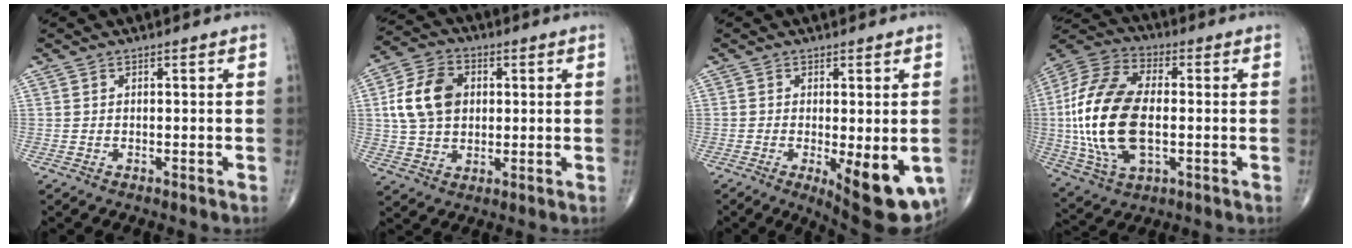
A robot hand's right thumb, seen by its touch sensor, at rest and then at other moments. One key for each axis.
{"total": 11.7, "fx": 1.8, "fy": 8.4, "fz": 7.9, "tx": -0.133, "ty": 0.009, "tz": 0.031}
{"total": 13.5, "fx": -4.3, "fy": 4.9, "fz": 11.9, "tx": -0.124, "ty": -0.014, "tz": -0.043}
{"total": 22.0, "fx": -1.0, "fy": 11.9, "fz": 18.5, "tx": -0.400, "ty": 0.003, "tz": -0.018}